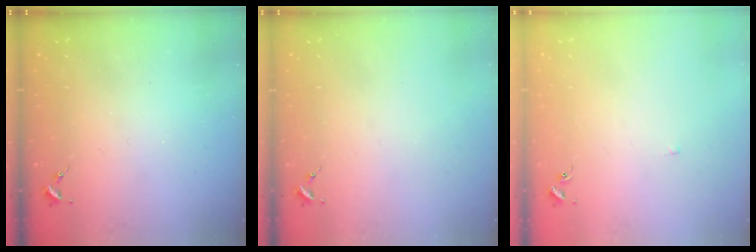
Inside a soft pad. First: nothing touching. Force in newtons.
{"total": 0.0}
{"total": 2.0, "press": 1.9, "slide": 0.4}